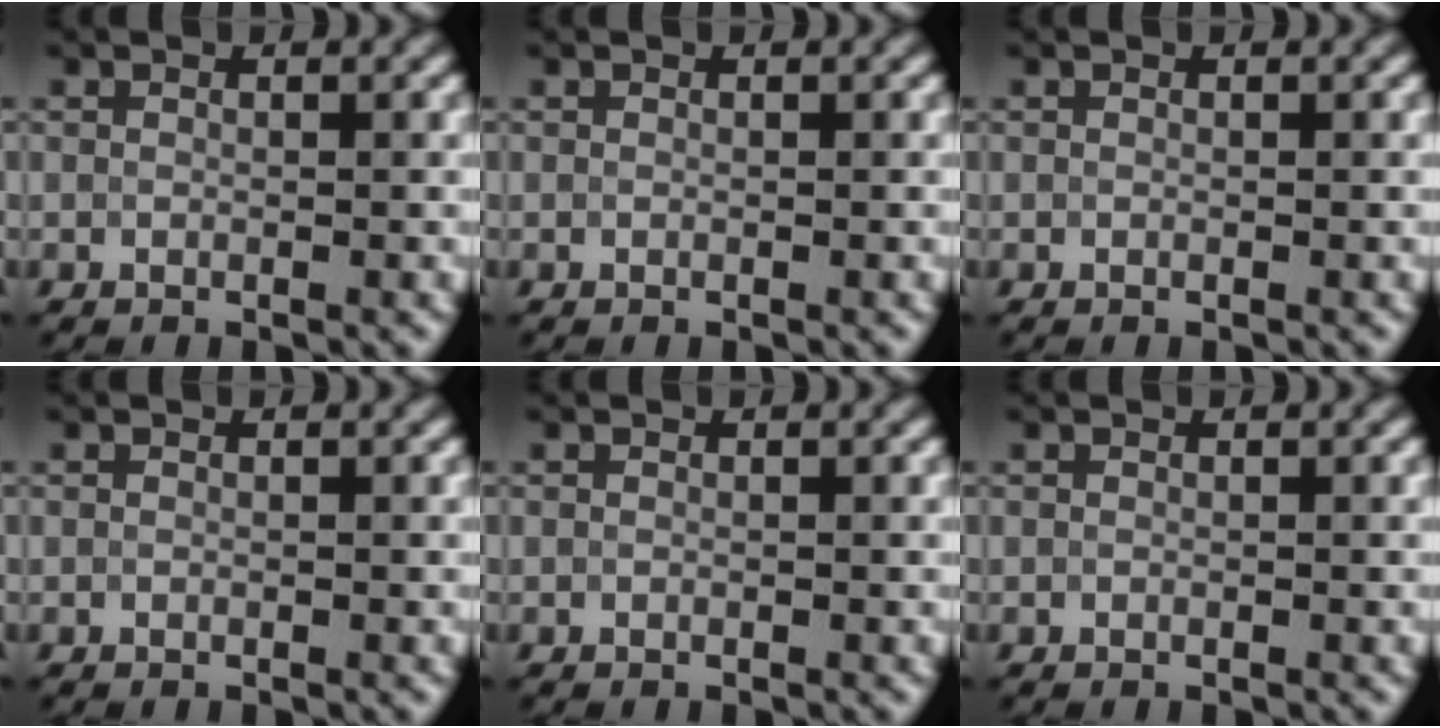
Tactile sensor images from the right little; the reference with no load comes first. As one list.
[{"total": 0.0}, {"total": 0.0}, {"total": 0.0}, {"total": 0.0}, {"total": 0.0}]